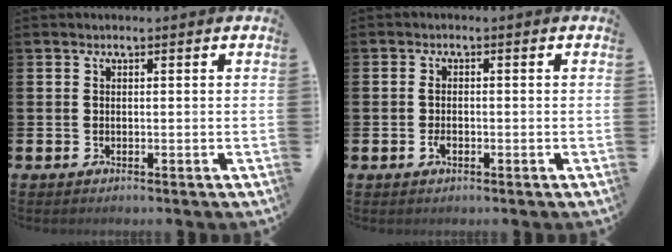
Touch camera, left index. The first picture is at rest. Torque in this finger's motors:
{"motor_torque": [0.18, 0.09, 0.03, 0.00]}